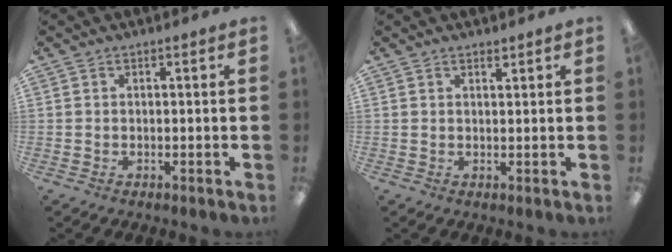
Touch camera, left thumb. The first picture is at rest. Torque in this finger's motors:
{"motor_torque": [-0.10, -0.07, -0.61, 0.14, 0.05]}